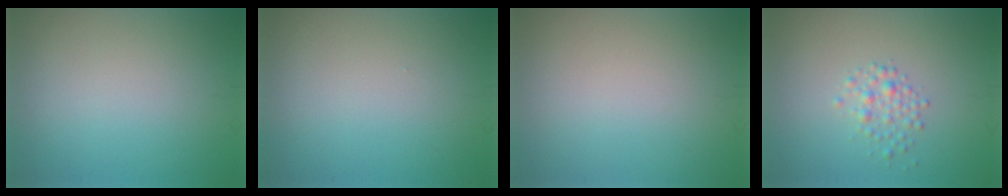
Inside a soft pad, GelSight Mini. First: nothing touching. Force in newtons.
{"total": 0.0}
{"total": 0.0}
{"total": 1.8, "press": 1.8, "slide": 0.0}